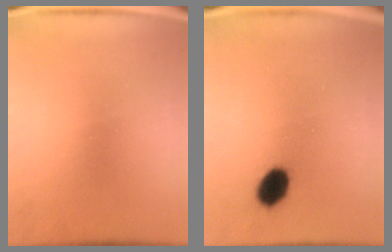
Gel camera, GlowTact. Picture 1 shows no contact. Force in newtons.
{"total": 5.7}